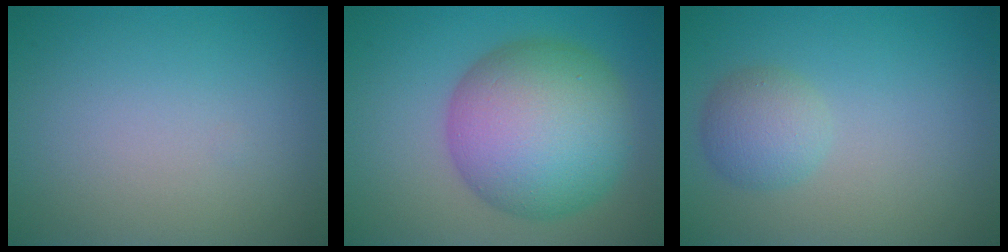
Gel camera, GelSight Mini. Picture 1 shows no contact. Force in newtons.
{"total": 11.5, "press": 11.5, "slide": 0.2}
{"total": 2.7, "press": 2.7, "slide": 0.1}